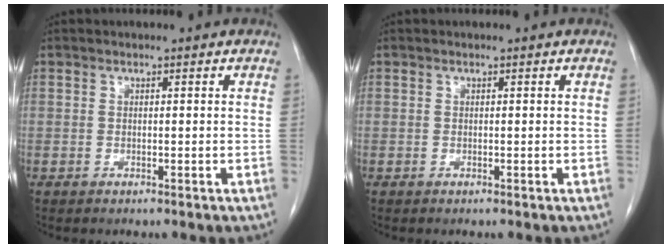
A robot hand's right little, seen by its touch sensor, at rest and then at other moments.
{"total": 0.0}